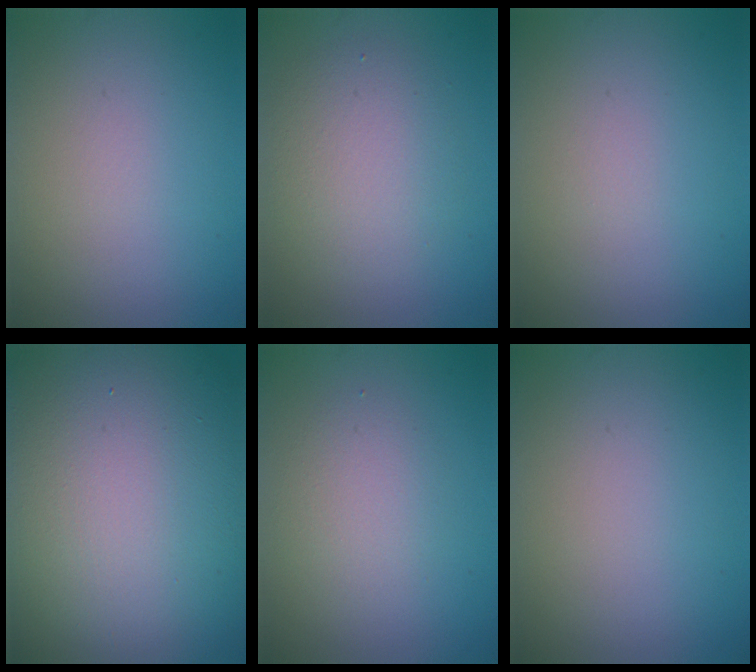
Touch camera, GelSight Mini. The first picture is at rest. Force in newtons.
{"total": 4.0, "press": 4.0, "slide": 0.3}
{"total": 0.0}
{"total": 23.0, "press": 22.9, "slide": 1.0}
{"total": 2.4, "press": 2.4, "slide": 0.1}
{"total": 0.0}